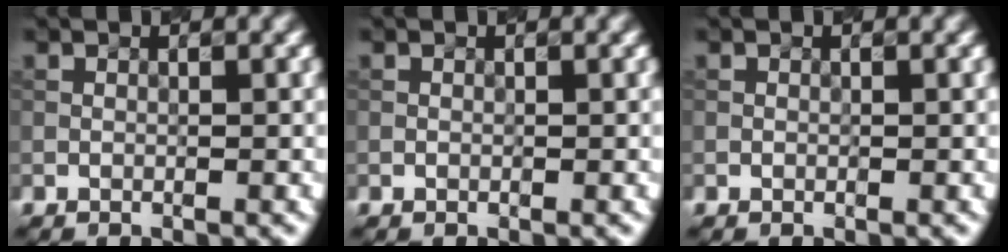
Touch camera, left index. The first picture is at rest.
{"total": 0.0}
{"total": 0.0}